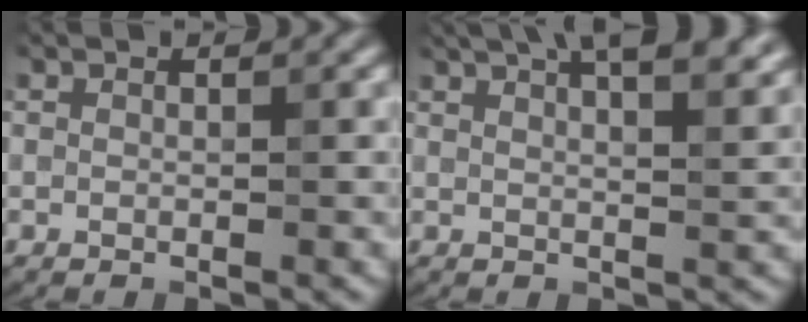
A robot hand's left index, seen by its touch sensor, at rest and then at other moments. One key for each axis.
{"total": 10.6, "fx": 6.7, "fy": 4.3, "fz": 7.0, "tx": -0.055, "ty": 0.053, "tz": 0.058}